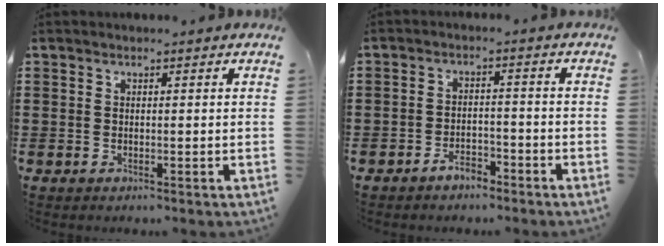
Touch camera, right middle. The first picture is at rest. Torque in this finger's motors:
{"motor_torque": [1.67, -0.40, 0.18, 0.08]}